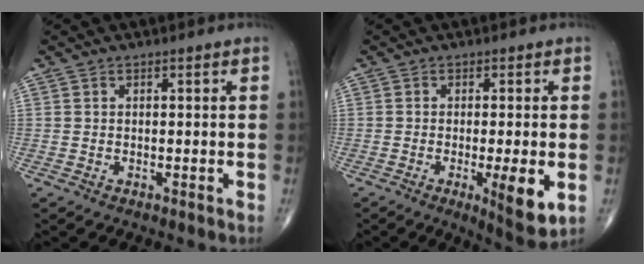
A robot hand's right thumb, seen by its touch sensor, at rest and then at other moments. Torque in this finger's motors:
{"motor_torque": [2.81, 2.20, 1.64, -1.13, 0.28]}